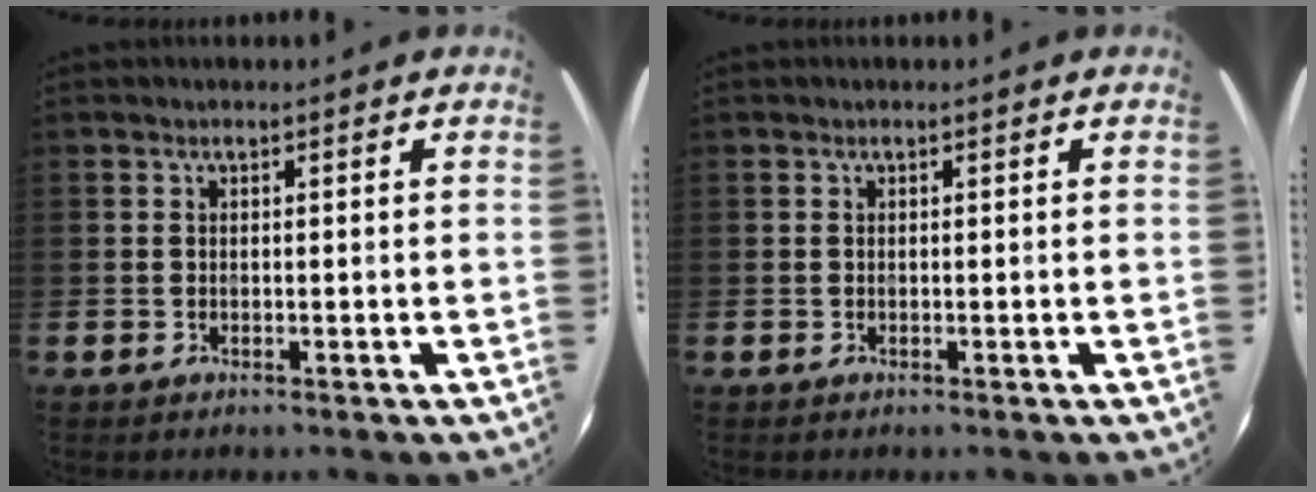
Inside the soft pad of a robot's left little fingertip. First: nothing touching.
{"total": 0.0}